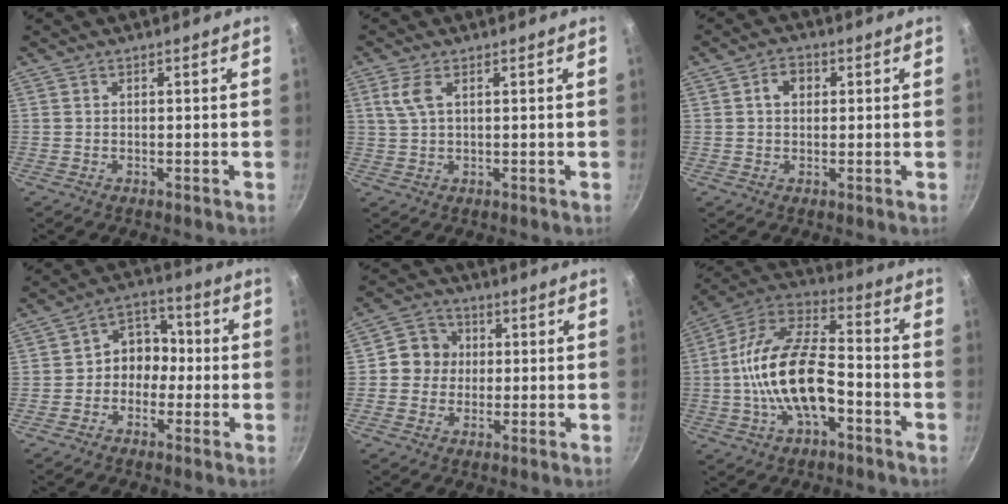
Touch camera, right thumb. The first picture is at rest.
{"total": 3.6, "force": [1.3, 1.5, 3.0], "torque": [-0.068, 0.002, 0.028]}
{"total": 3.9, "force": [0.9, 3.0, 2.4], "torque": [-0.021, 0.007, 0.010]}
{"total": 7.7, "force": [-1.1, 6.4, 4.1], "torque": [-0.009, 0.033, -0.035]}
{"total": 6.8, "force": [0.4, 6.4, 2.2], "torque": [0.000, 0.013, -0.011]}
{"total": 19.3, "force": [-4.6, 9.8, 16.0], "torque": [-0.277, 0.048, -0.099]}